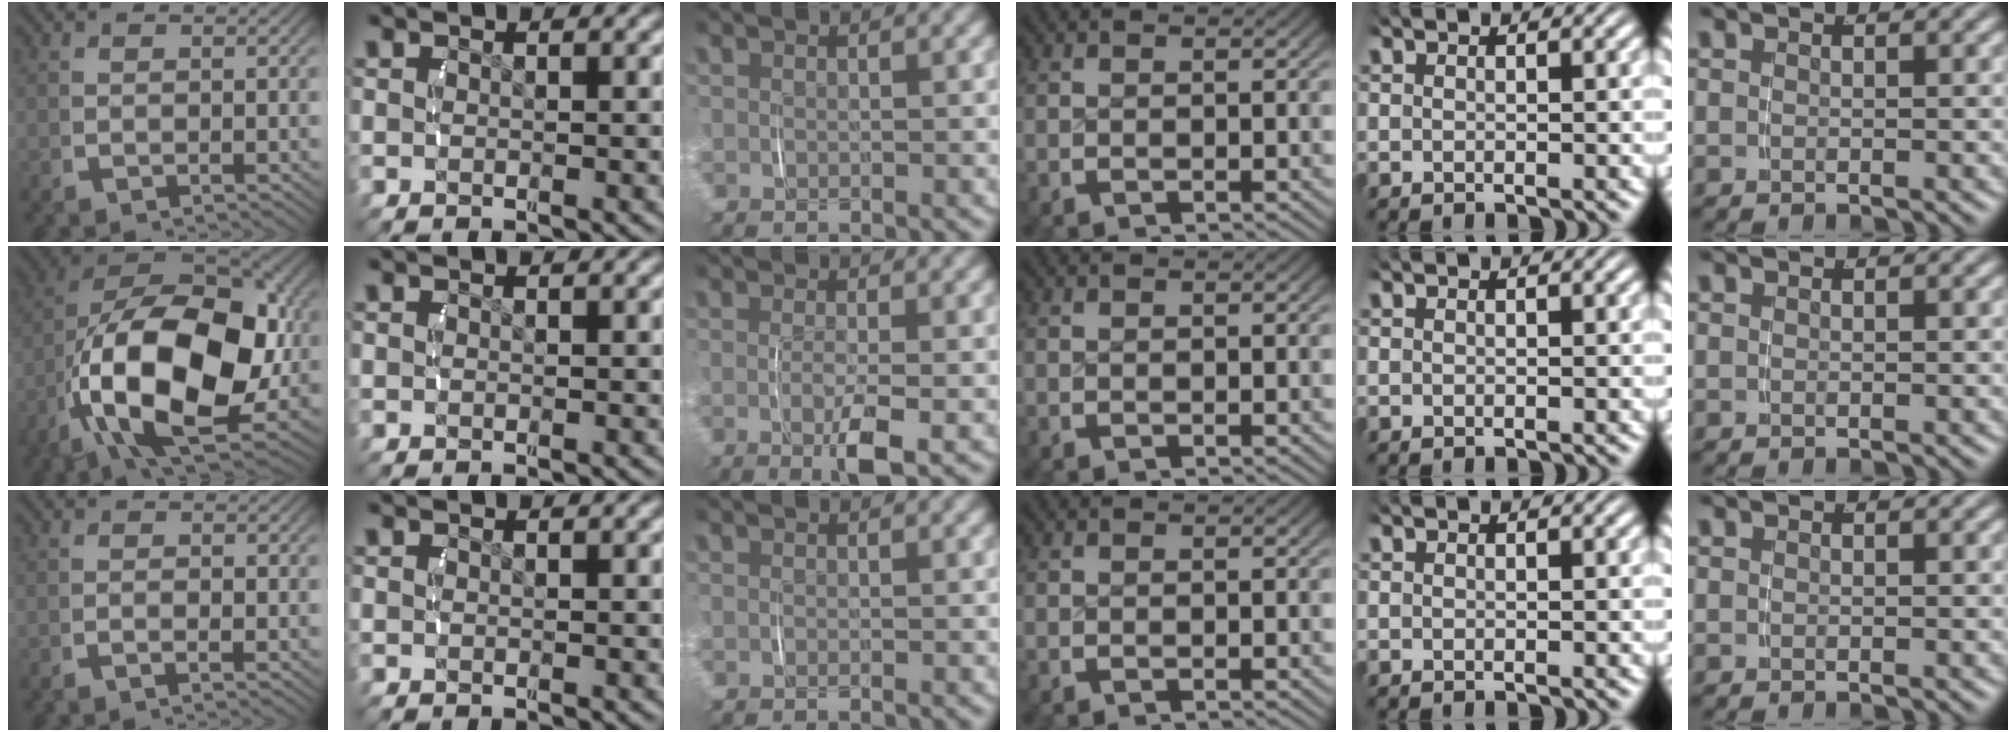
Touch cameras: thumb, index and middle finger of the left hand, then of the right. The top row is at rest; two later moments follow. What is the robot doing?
{"motion": "lift_and_place", "object": "phone"}